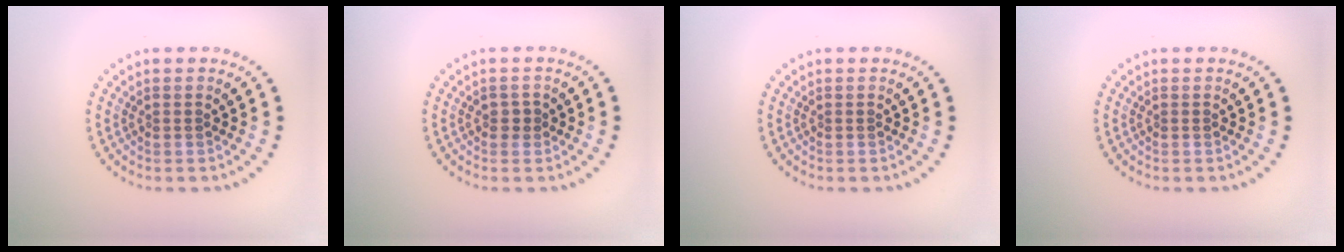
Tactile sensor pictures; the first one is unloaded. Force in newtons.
{"total": 1.1, "press": 1.1, "slide": 0.3}
{"total": 0.0}
{"total": 0.0}